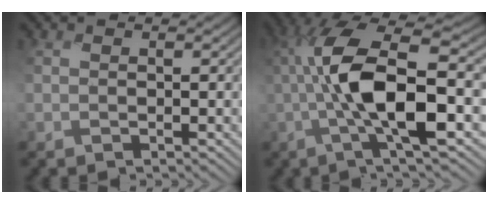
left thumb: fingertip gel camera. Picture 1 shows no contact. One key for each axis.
{"total": 11.8, "fx": -1.2, "fy": 3.1, "fz": 11.4, "tx": -0.223, "ty": 0.009, "tz": -0.032}